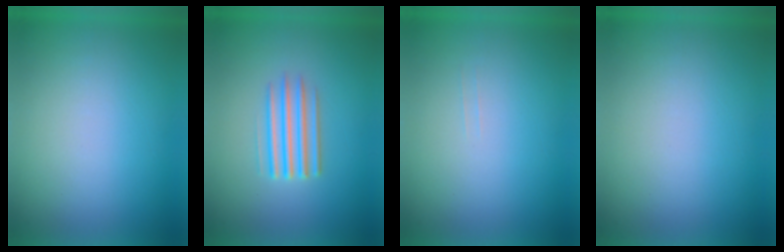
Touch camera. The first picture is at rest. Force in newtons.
{"total": 3.5}
{"total": 1.1}
{"total": 1.0}